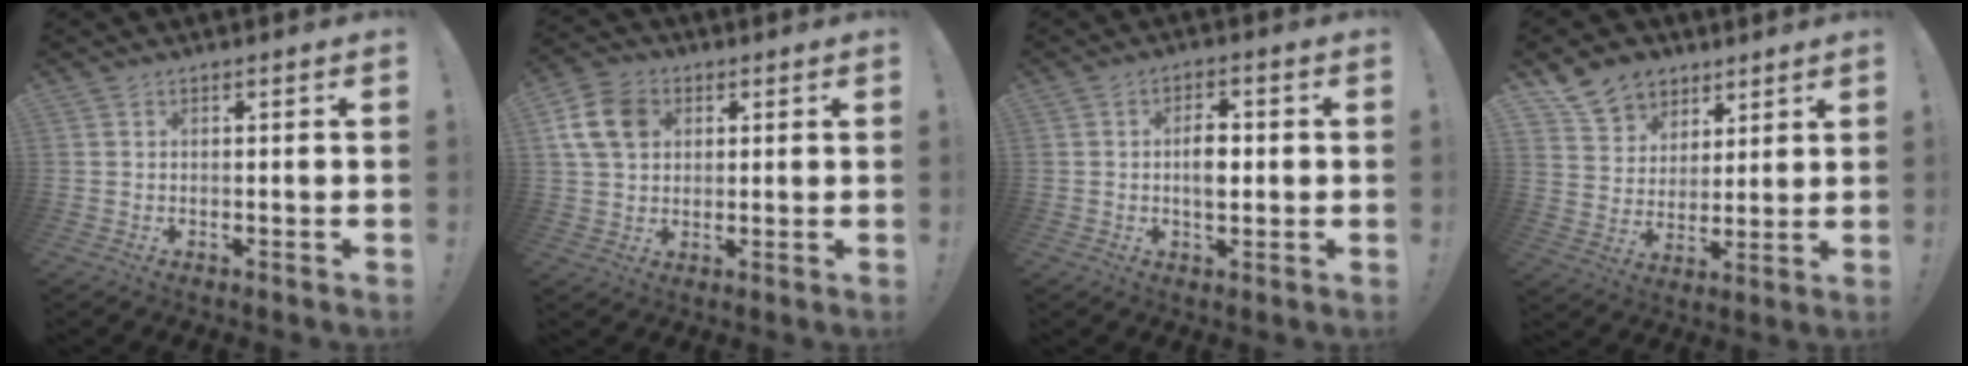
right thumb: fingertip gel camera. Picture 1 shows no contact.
{"total": 11.9, "force": [3.7, 9.0, 6.8], "torque": [-0.130, 0.000, 0.078]}
{"total": 6.0, "force": [-0.1, 3.6, 4.8], "torque": [-0.082, 0.007, -0.006]}
{"total": 10.8, "force": [7.5, 7.6, 2.0], "torque": [-0.033, -0.055, 0.149]}